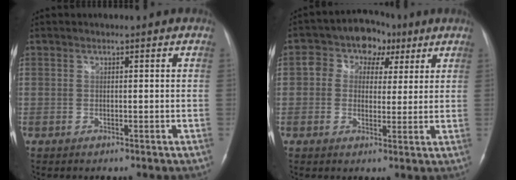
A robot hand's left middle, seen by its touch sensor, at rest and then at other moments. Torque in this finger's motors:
{"motor_torque": [0.43, -0.29, 0.04, 0.03]}